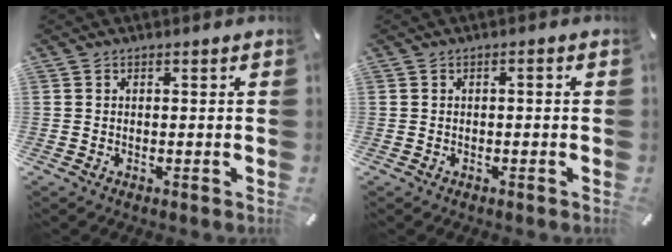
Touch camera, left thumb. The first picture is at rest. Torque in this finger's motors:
{"motor_torque": [-0.25, 0.09, 0.04, 0.18, -0.02]}